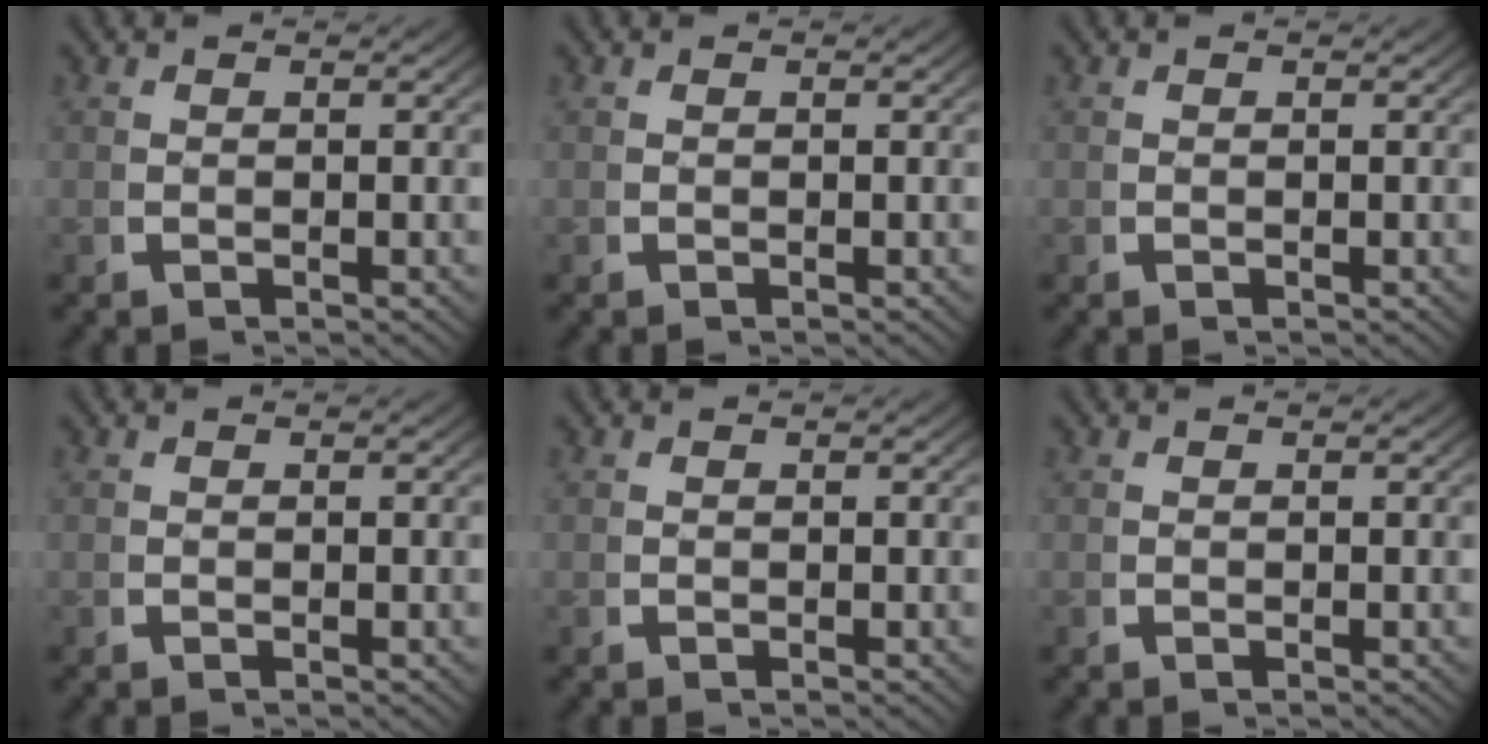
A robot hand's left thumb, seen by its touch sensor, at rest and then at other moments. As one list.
[{"total": 0.0}, {"total": 0.0}, {"total": 0.0}, {"total": 0.0}, {"total": 0.0}]